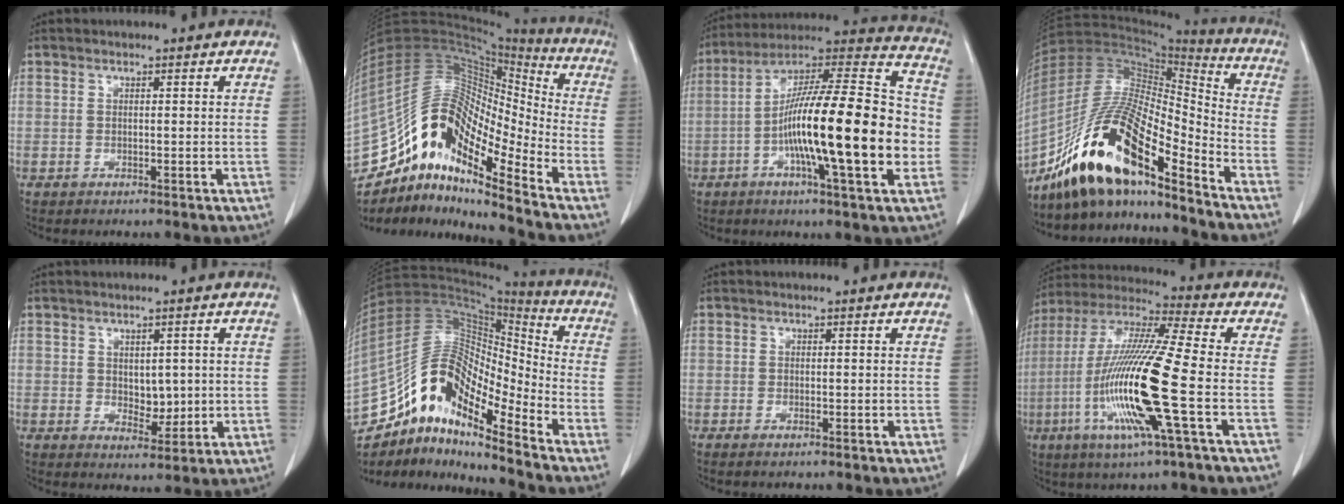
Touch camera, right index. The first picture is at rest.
{"total": 19.3, "force": [-14.3, 4.8, 12.1], "torque": [-0.229, 0.055, -0.258]}
{"total": 23.5, "force": [-4.1, 2.5, 23.0], "torque": [-0.350, 0.010, -0.070]}
{"total": 19.6, "force": [-13.7, 4.1, 13.4], "torque": [-0.264, 0.007, -0.246]}
{"total": 3.9, "force": [0.5, 2.4, 3.0], "torque": [-0.037, -0.004, 0.020]}
{"total": 17.8, "force": [-13.4, 4.6, 10.8], "torque": [-0.193, 0.051, -0.242]}
{"total": 0.8, "force": [-0.6, 0.2, 0.5], "torque": [-0.011, -0.002, -0.007]}
{"total": 18.6, "force": [-4.7, 0.0, 18.0], "torque": [-0.371, -0.016, -0.098]}